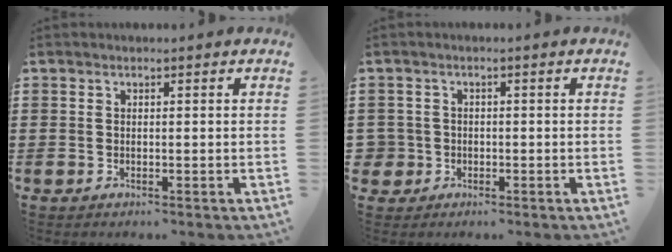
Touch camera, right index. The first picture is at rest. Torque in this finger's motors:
{"motor_torque": [-0.04, 0.04, 0.02, -0.01]}